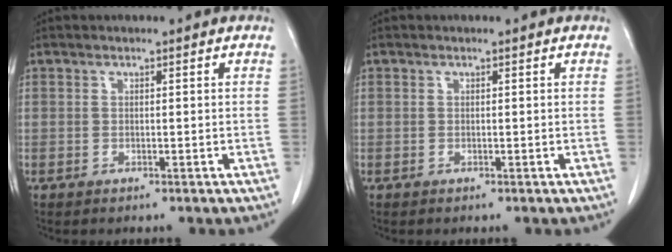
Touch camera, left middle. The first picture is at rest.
{"total": 0.0}